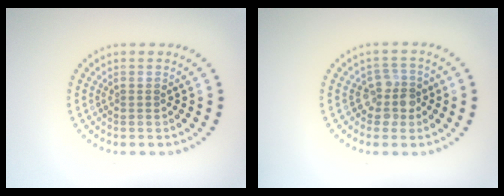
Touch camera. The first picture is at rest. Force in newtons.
{"total": 2.5, "press": 2.1, "slide": 1.3}